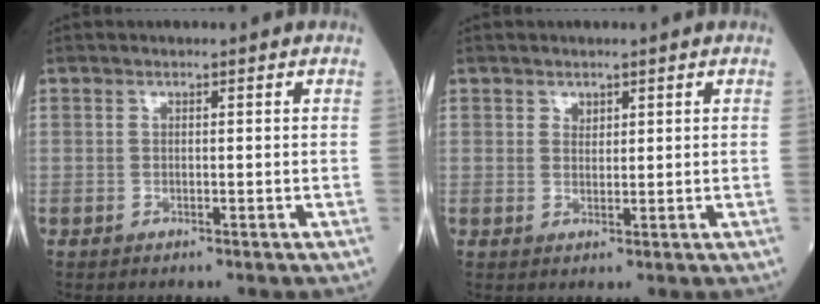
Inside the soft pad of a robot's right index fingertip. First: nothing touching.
{"total": 1.3, "force": [0.9, 0.9, 0.4], "torque": [-0.004, -0.002, 0.018]}